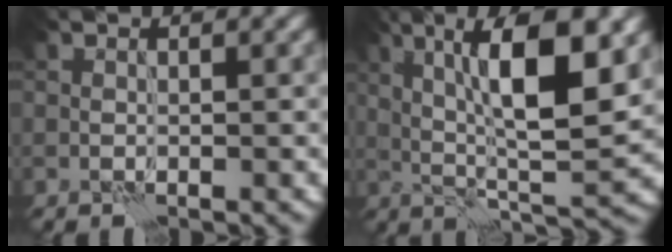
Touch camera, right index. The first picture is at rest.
{"total": 10.9, "force": [2.9, 2.6, 10.2], "torque": [-0.160, 0.006, 0.050]}